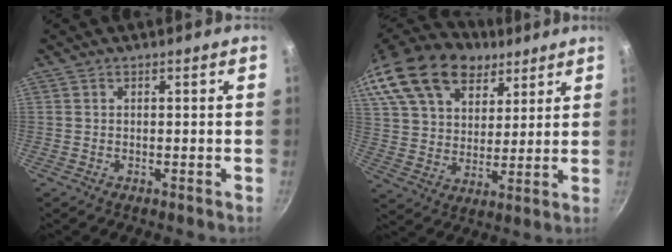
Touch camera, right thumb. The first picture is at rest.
{"total": 26.8, "force": [16.9, 16.3, 12.9], "torque": [-0.271, 0.005, 0.303]}